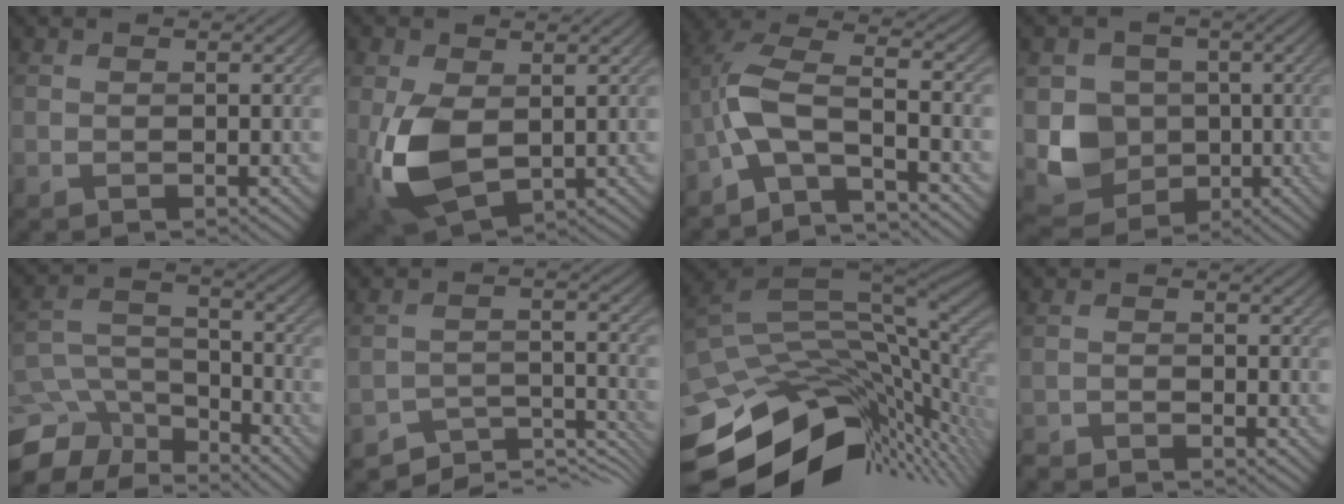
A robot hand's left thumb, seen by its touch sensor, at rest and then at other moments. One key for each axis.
{"total": 9.0, "fx": -0.7, "fy": 5.5, "fz": 7.1, "tx": -0.176, "ty": -0.016, "tz": -0.013}
{"total": 7.9, "fx": -3.5, "fy": 2.5, "fz": 6.6, "tx": -0.130, "ty": 0.013, "tz": -0.089}
{"total": 7.1, "fx": -0.6, "fy": 6.5, "fz": 2.7, "tx": -0.062, "ty": -0.017, "tz": -0.019}
{"total": 11.7, "fx": -8.9, "fy": 5.8, "fz": 4.8, "tx": -0.132, "ty": -0.020, "tz": -0.127}
{"total": 6.4, "fx": -5.9, "fy": 1.4, "fz": 1.9, "tx": -0.036, "ty": -0.006, "tz": -0.095}
{"total": 14.7, "fx": -4.9, "fy": 7.3, "fz": 11.7, "tx": -0.203, "ty": -0.013, "tz": -0.066}
{"total": 2.3, "fx": -2.2, "fy": 0.0, "fz": 0.3, "tx": -0.008, "ty": -0.003, "tz": -0.050}